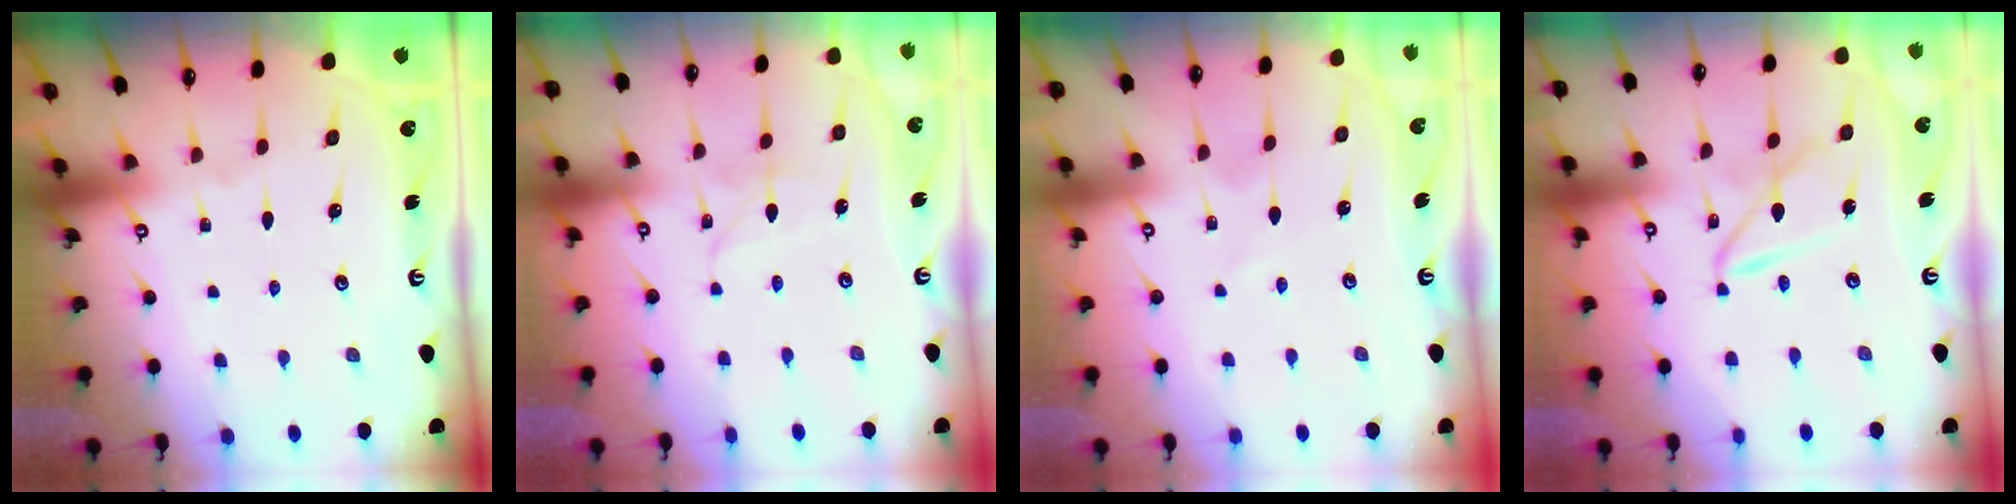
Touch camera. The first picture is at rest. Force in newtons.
{"total": 2.8, "press": 2.8, "slide": 0.2}
{"total": 1.8, "press": 1.7, "slide": 0.3}
{"total": 8.4, "press": 8.4, "slide": 0.7}